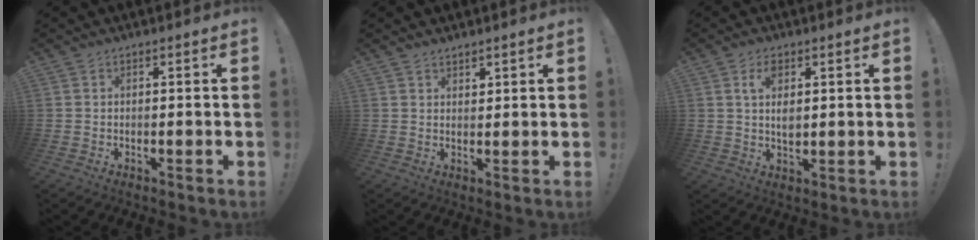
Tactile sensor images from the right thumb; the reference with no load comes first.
{"total": 2.1, "force": [1.8, 1.1, 0.4], "torque": [0.010, -0.016, 0.030]}
{"total": 4.9, "force": [1.7, 2.4, 3.9], "torque": [-0.058, -0.007, 0.026]}